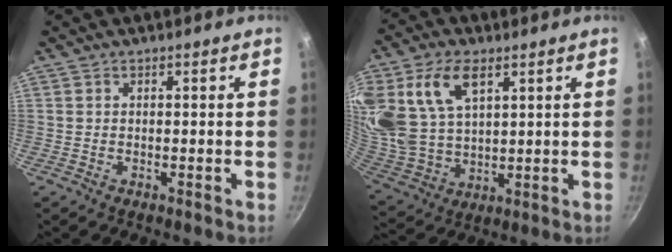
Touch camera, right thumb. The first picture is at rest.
{"total": 19.5, "force": [8.0, 12.0, 13.1], "torque": [-0.271, -0.014, 0.168]}